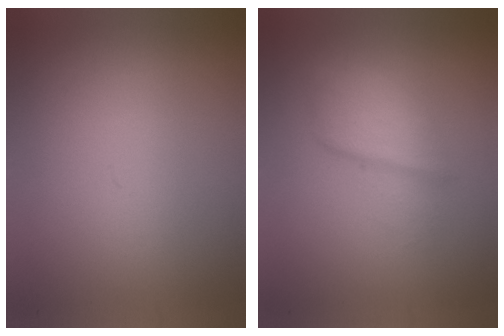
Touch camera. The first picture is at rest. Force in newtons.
{"total": 2.2}